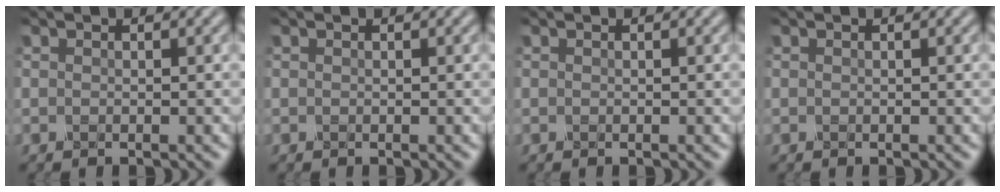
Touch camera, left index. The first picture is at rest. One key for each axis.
{"total": 0.0}
{"total": 0.0}
{"total": 0.0}